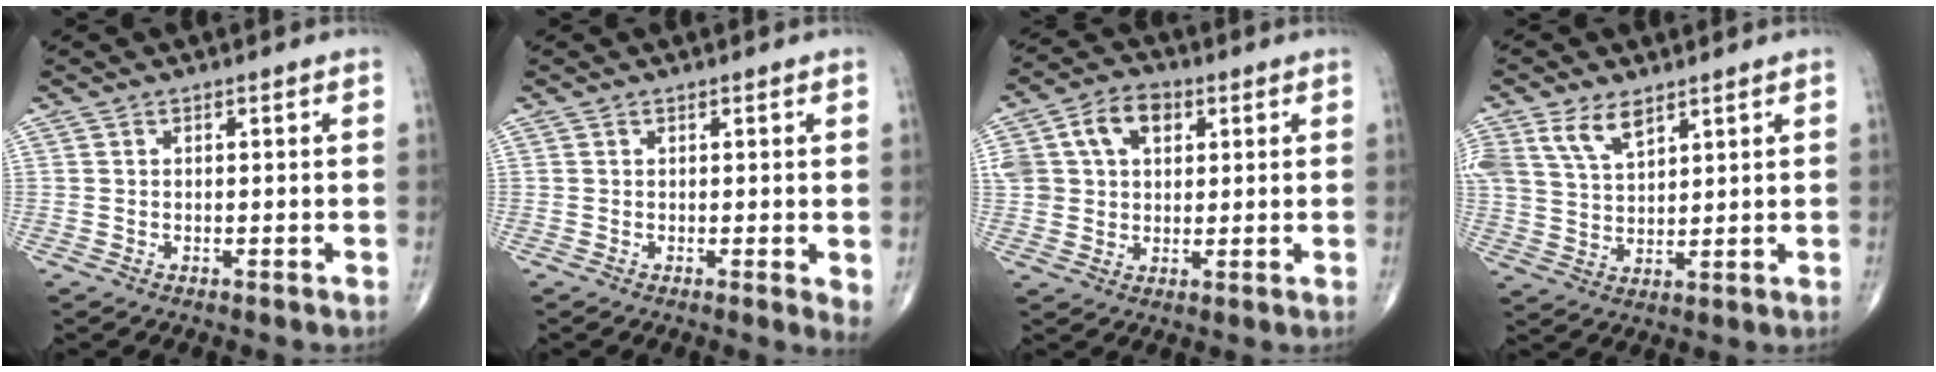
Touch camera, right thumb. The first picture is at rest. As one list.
[{"total": 2.5, "force": [0.4, 0.7, 2.4], "torque": [-0.036, -0.010, 0.004]}, {"total": 11.2, "force": [3.7, 8.2, 6.7], "torque": [-0.112, 0.010, 0.065]}, {"total": 8.2, "force": [4.9, 4.3, 5.0], "torque": [-0.091, -0.013, 0.105]}]